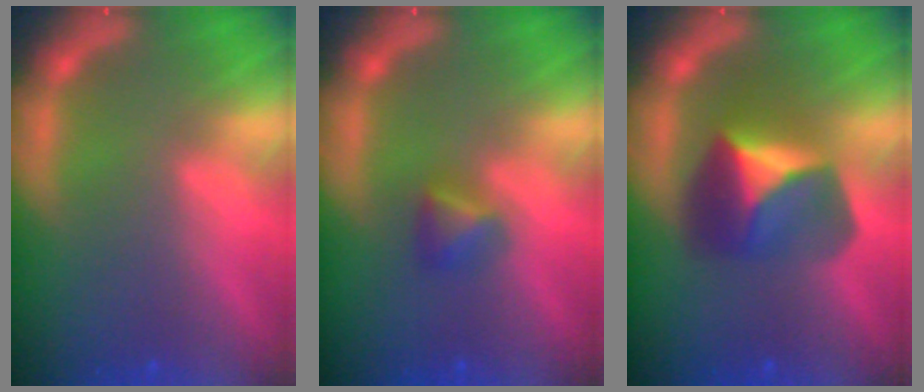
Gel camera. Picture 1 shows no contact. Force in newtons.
{"total": 1.9}
{"total": 5.9}